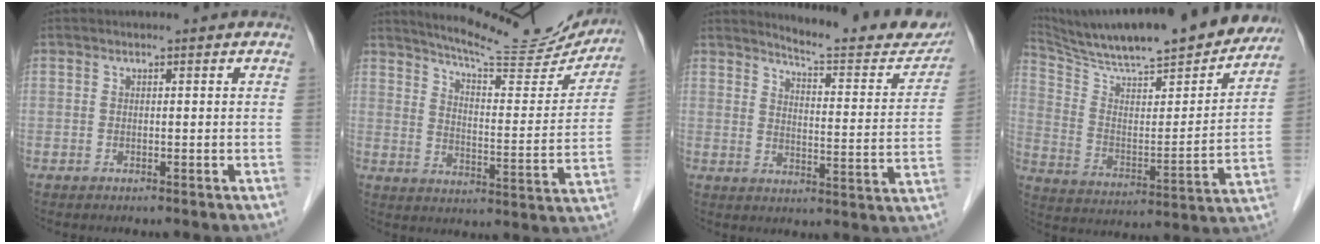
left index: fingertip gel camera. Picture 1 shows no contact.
{"total": 18.8, "force": [17.6, 2.3, 6.3], "torque": [-0.094, -0.043, 0.230]}
{"total": 15.4, "force": [14.6, 1.7, 4.6], "torque": [-0.057, -0.058, 0.173]}
{"total": 26.7, "force": [23.7, 3.5, 11.9], "torque": [-0.202, -0.032, 0.341]}